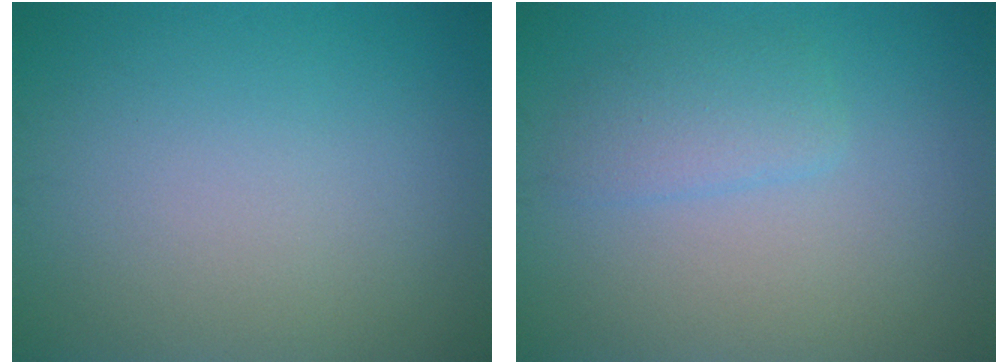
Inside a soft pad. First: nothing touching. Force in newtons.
{"total": 2.1, "press": 2.1, "slide": 0.1}